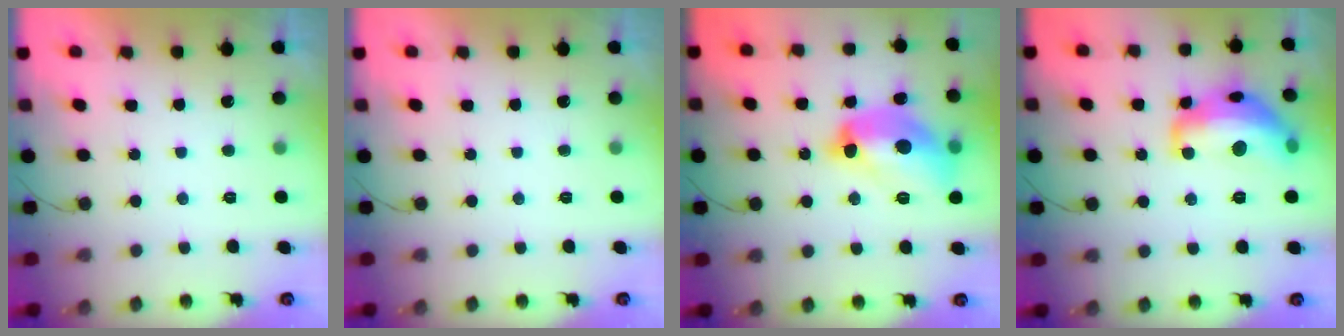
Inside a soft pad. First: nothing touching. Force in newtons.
{"total": 0.0}
{"total": 16.1, "press": 16.1, "slide": 1.8}
{"total": 17.5, "press": 17.5, "slide": 1.0}